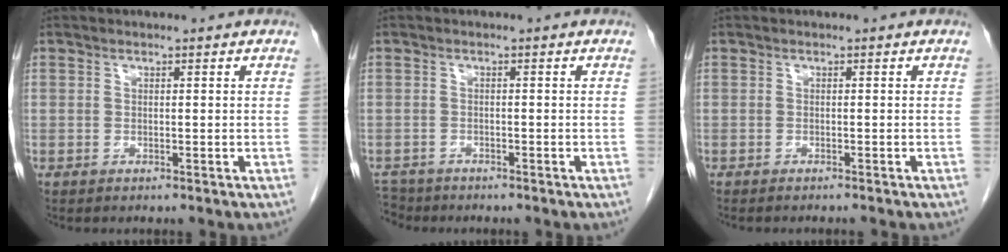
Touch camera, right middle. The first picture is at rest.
{"total": 3.6, "force": [-3.3, 1.4, -0.1], "torque": [0.004, -0.007, -0.062]}
{"total": 2.8, "force": [-2.6, 0.1, 1.2], "torque": [-0.018, -0.003, -0.032]}